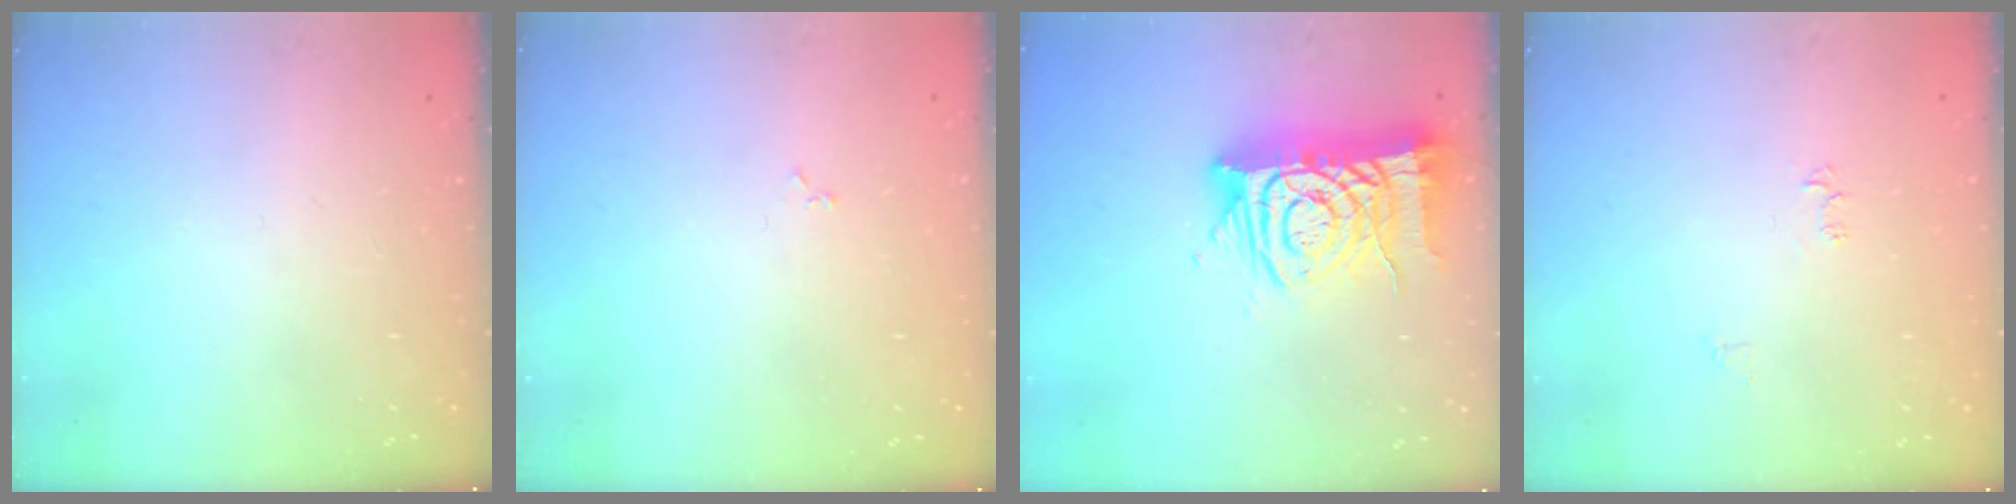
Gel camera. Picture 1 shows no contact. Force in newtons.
{"total": 2.5, "press": 2.4, "slide": 0.3}
{"total": 17.8, "press": 17.7, "slide": 2.0}
{"total": 3.7, "press": 3.6, "slide": 0.5}